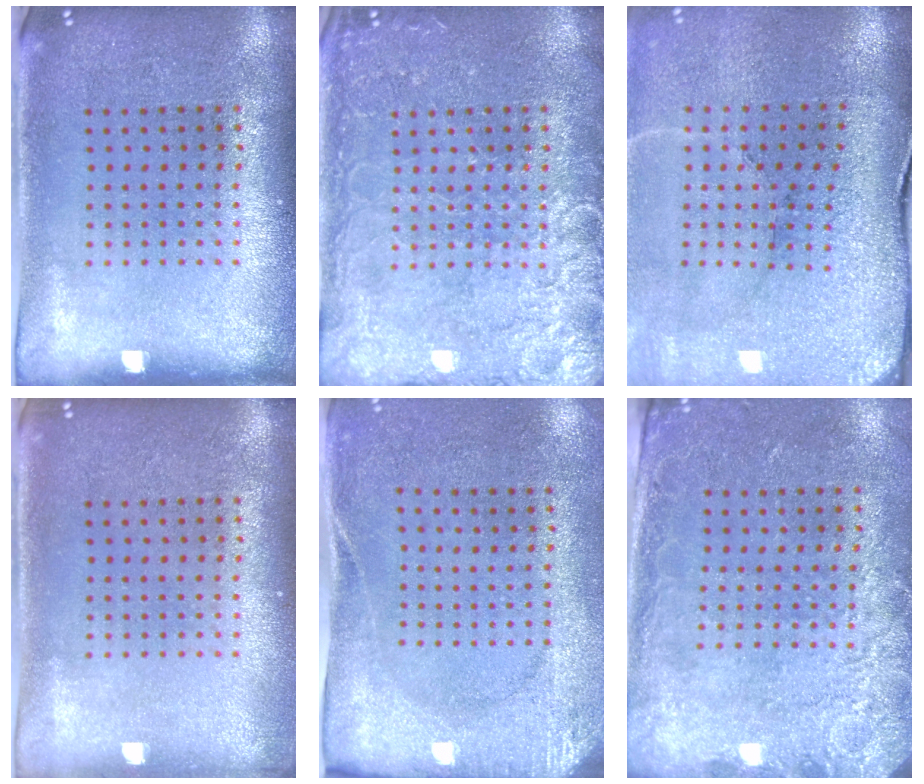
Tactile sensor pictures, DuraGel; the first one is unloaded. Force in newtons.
{"total": 5.0, "press": 5.0, "slide": 0.6}
{"total": 3.7, "press": 3.6, "slide": 0.7}
{"total": 0.5, "press": 0.5, "slide": 0.2}
{"total": 2.7, "press": 2.1, "slide": 1.7}
{"total": 2.6, "press": 1.9, "slide": 1.8}